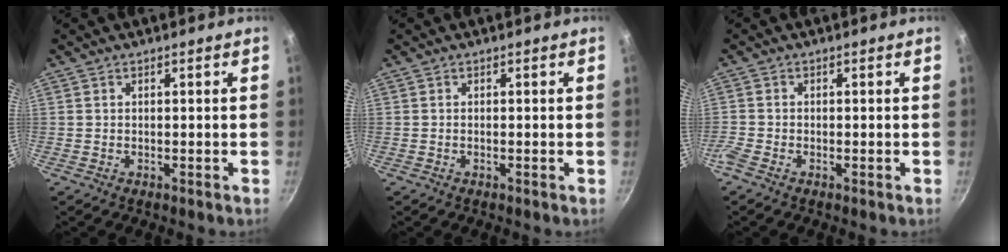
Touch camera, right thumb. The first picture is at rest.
{"total": 0.0}
{"total": 1.7, "force": [-1.3, 0.8, 0.8], "torque": [-0.030, 0.002, -0.035]}